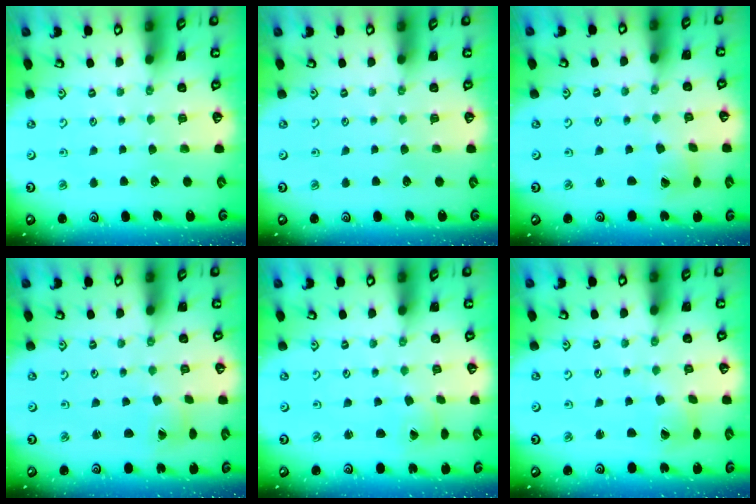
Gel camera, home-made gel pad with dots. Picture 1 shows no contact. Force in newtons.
{"total": 0.0}
{"total": 1.4, "press": 1.4, "slide": 0.2}
{"total": 0.5, "press": 0.5, "slide": 0.1}
{"total": 1.5, "press": 1.5, "slide": 0.1}
{"total": 2.3, "press": 2.3, "slide": 0.3}